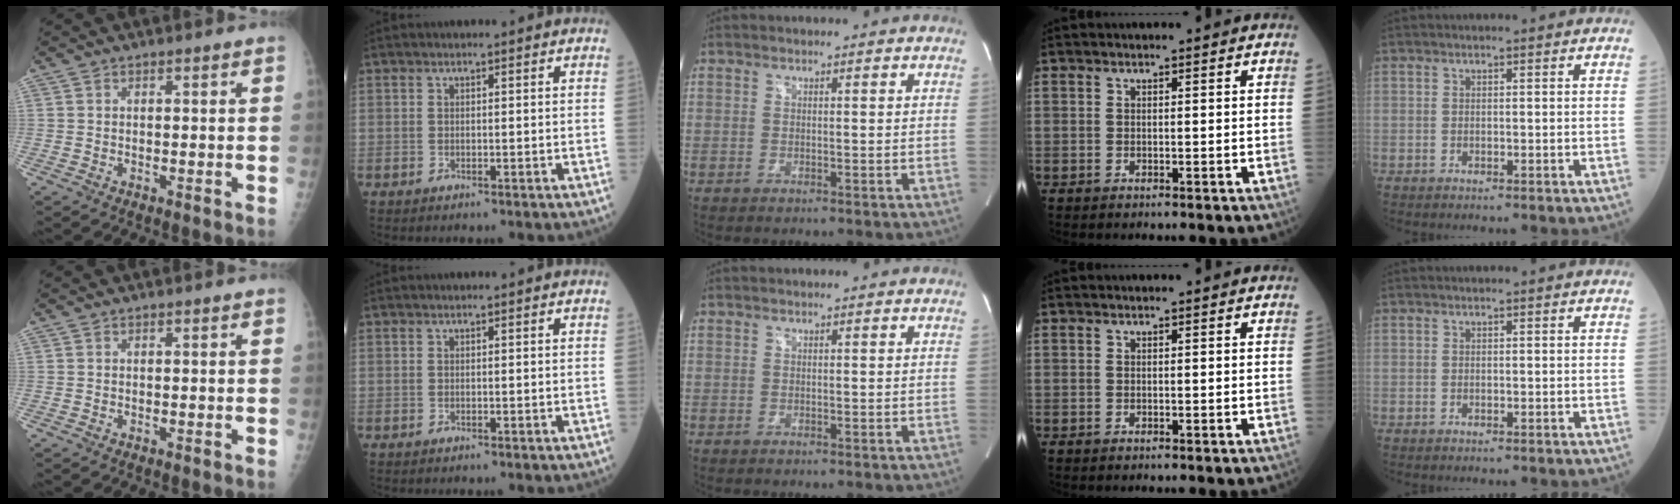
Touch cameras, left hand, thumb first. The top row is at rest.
{}